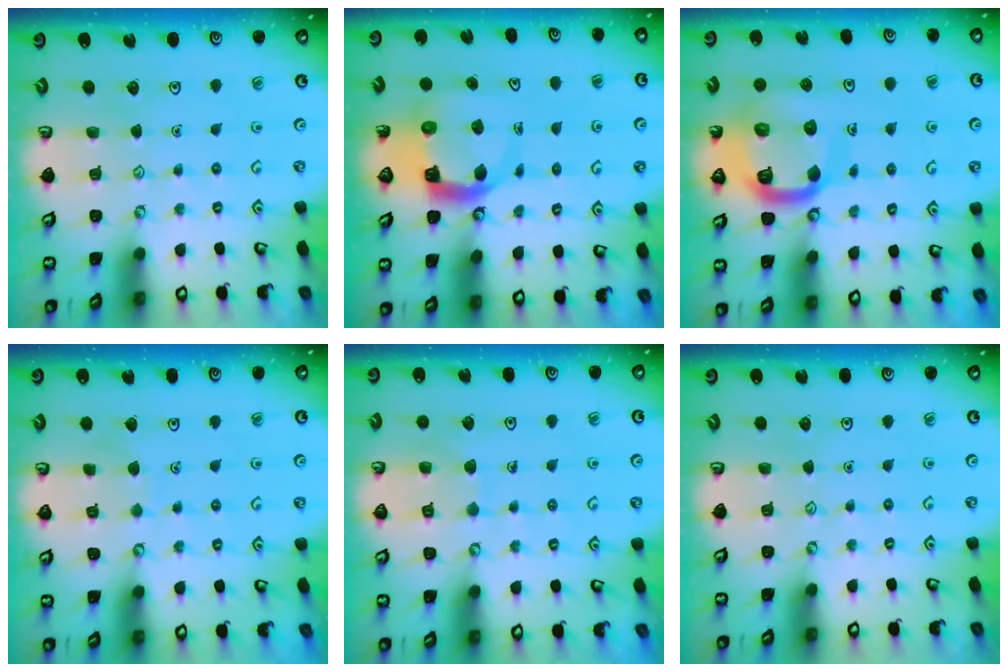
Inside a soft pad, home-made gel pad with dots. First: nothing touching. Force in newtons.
{"total": 6.6, "press": 6.5, "slide": 0.8}
{"total": 15.6, "press": 15.5, "slide": 1.7}
{"total": 3.3, "press": 3.3, "slide": 0.5}
{"total": 6.3, "press": 6.3, "slide": 0.6}
{"total": 0.0}